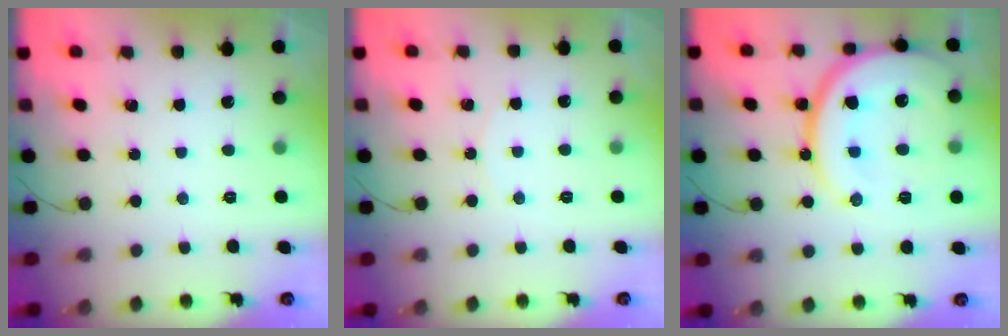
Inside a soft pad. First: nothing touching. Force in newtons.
{"total": 3.7, "press": 2.9, "slide": 2.3}
{"total": 20.0, "press": 19.9, "slide": 1.8}